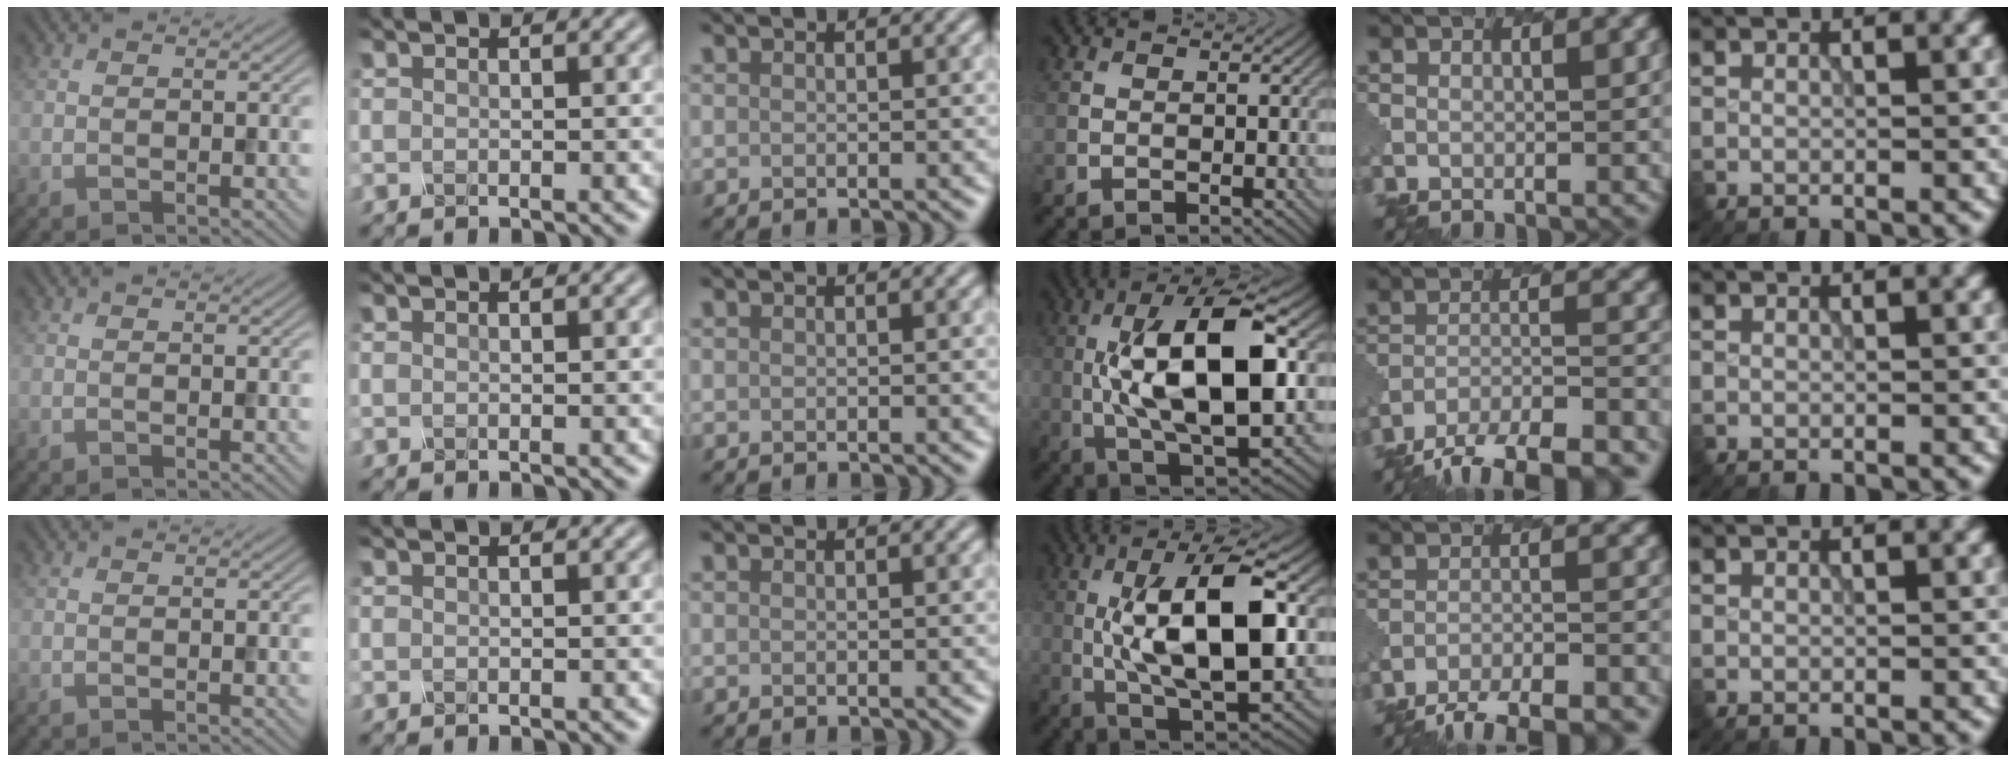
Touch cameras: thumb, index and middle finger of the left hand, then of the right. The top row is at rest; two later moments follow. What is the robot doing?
{"motion": "unscrew", "object": "spray bottle"}